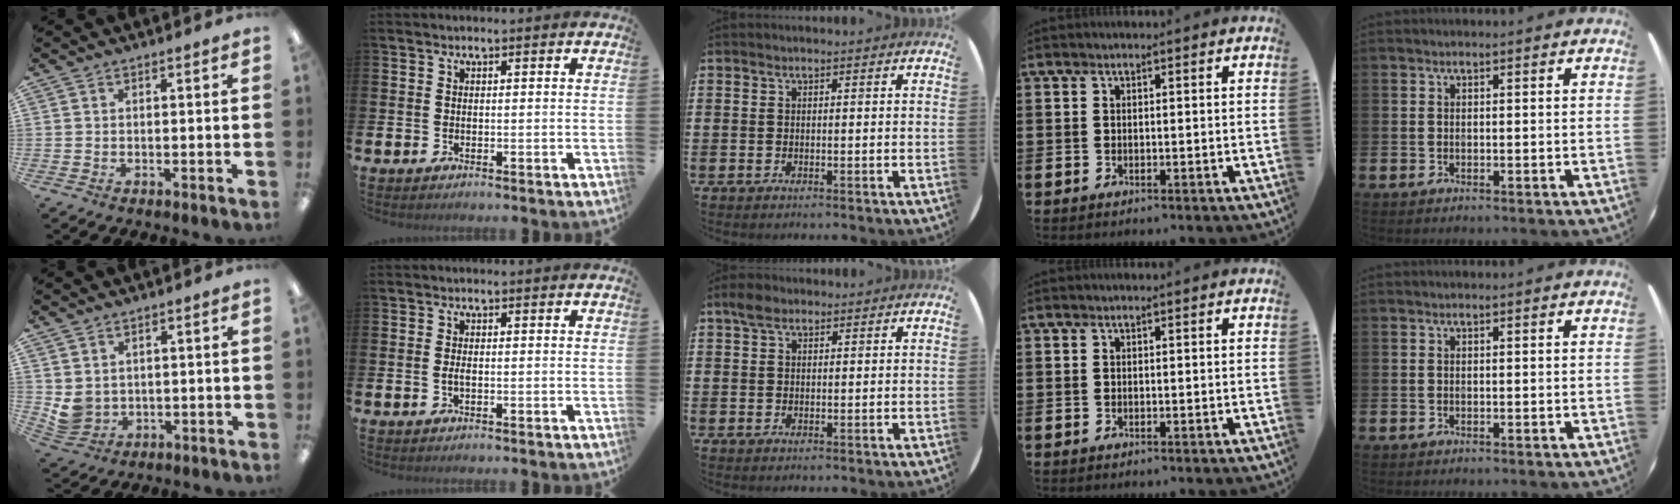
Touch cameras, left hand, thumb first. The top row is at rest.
{"thumb": {"total": 4.5, "force": [2.3, 3.6, 1.4], "torque": [-0.043, -0.009, 0.046]}, "index": {"total": 1.0, "force": [-0.2, 0.4, 0.9], "torque": [-0.013, 0.000, -0.006]}, "middle": {"total": 2.1, "force": [1.5, 1.1, 0.9], "torque": [-0.012, 0.003, 0.027]}}